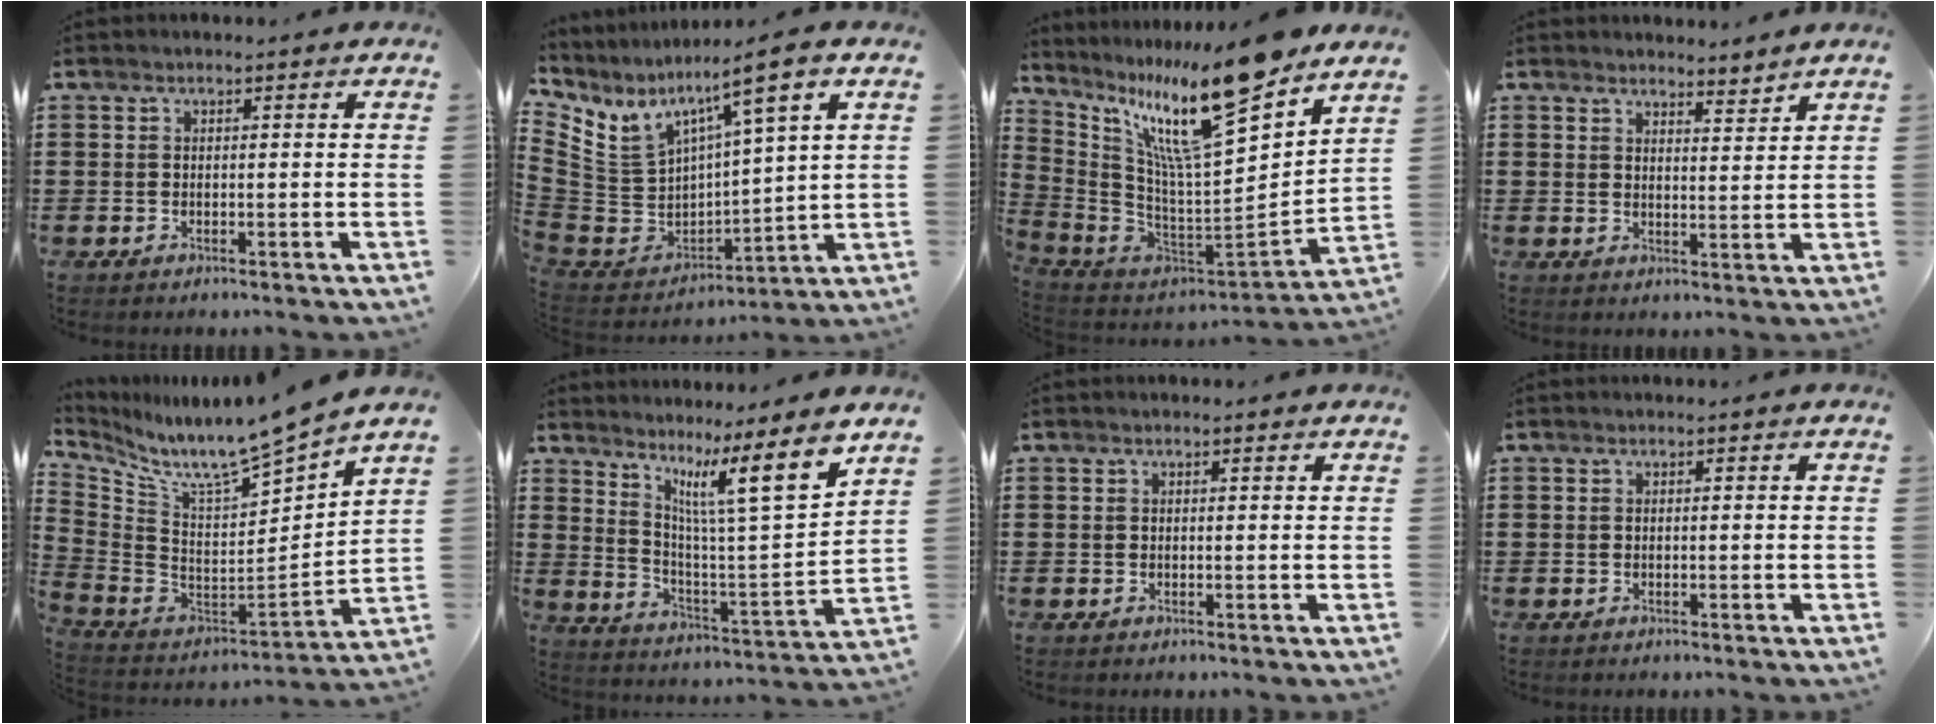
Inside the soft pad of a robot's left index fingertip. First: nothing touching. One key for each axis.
{"total": 7.0, "fx": 4.3, "fy": 2.7, "fz": 4.8, "tx": -0.118, "ty": -0.031, "tz": 0.067}
{"total": 17.7, "fx": 12.8, "fy": 2.4, "fz": 12.0, "tx": -0.237, "ty": -0.087, "tz": 0.210}
{"total": 3.0, "fx": 3.0, "fy": 0.2, "fz": 0.1, "tx": -0.004, "ty": -0.014, "tz": 0.054}
{"total": 9.1, "fx": 8.1, "fy": -0.4, "fz": 4.1, "tx": -0.111, "ty": -0.077, "tz": 0.129}
{"total": 10.6, "fx": 7.3, "fy": 0.3, "fz": 7.6, "tx": -0.139, "ty": -0.057, "tz": 0.108}
{"total": 0.0}
{"total": 0.0}